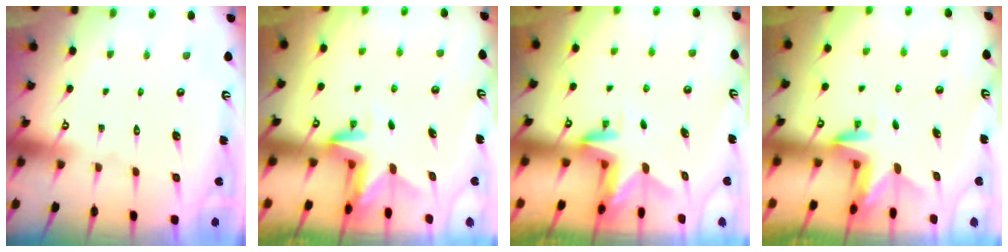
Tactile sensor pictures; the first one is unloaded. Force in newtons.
{"total": 3.0, "press": 3.0, "slide": 0.2}
{"total": 3.0, "press": 3.0, "slide": 0.3}
{"total": 3.0, "press": 3.0, "slide": 0.2}